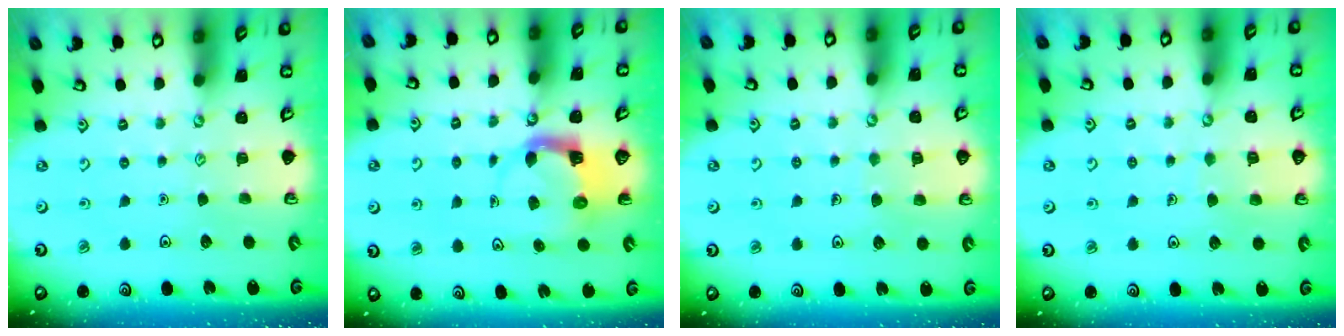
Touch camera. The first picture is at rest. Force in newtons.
{"total": 4.0, "press": 4.0, "slide": 0.2}
{"total": 4.5, "press": 4.5, "slide": 0.3}
{"total": 5.1, "press": 5.1, "slide": 0.5}